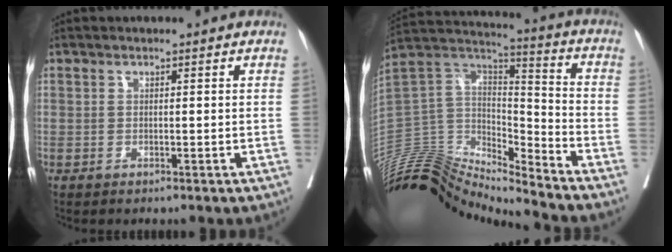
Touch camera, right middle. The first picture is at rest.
{"total": 19.1, "force": [-18.4, 2.2, 4.6], "torque": [-0.082, 0.067, -0.326]}